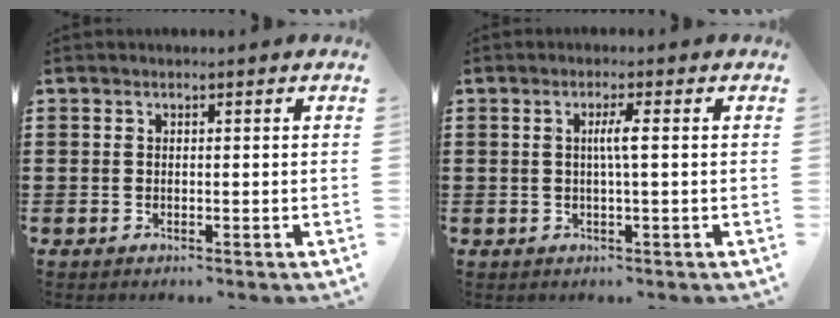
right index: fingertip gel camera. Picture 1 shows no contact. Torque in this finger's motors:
{"motor_torque": [0.46, -0.24, 0.08, 0.08]}